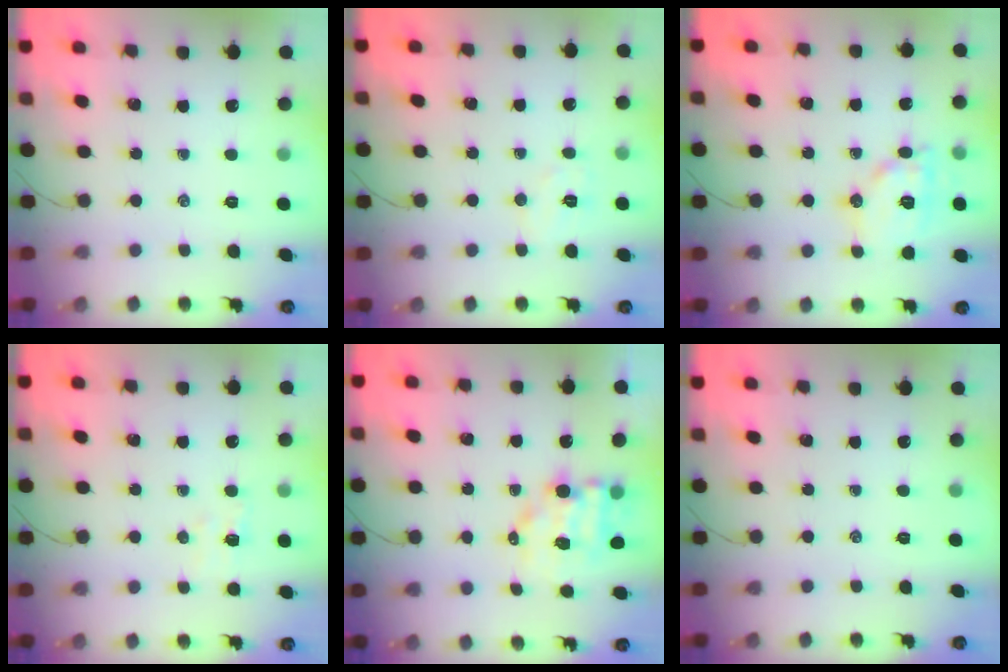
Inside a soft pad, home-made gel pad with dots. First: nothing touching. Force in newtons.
{"total": 5.6, "press": 5.5, "slide": 1.0}
{"total": 12.1, "press": 12.0, "slide": 0.8}
{"total": 3.2, "press": 3.1, "slide": 0.9}
{"total": 7.7, "press": 7.6, "slide": 1.0}
{"total": 0.0}